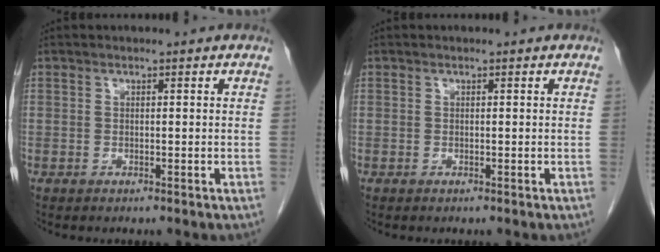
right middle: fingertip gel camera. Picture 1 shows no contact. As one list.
[{"total": 0.0}]